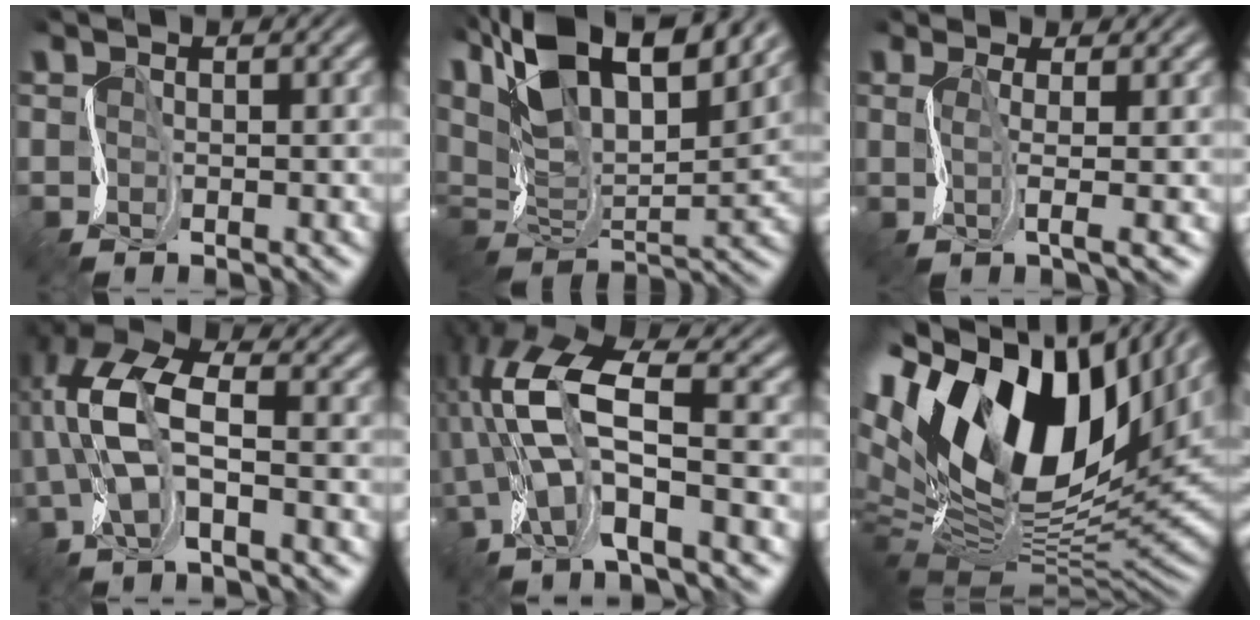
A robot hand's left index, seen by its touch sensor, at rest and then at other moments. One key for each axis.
{"total": 14.0, "fx": 9.3, "fy": 5.4, "fz": 8.9, "tx": -0.177, "ty": 0.024, "tz": 0.161}
{"total": 2.3, "fx": 0.6, "fy": 0.1, "fz": 2.2, "tx": -0.041, "ty": 0.000, "tz": 0.012}
{"total": 8.7, "fx": 0.7, "fy": 3.7, "fz": 7.9, "tx": -0.191, "ty": 0.016, "tz": 0.008}
{"total": 9.8, "fx": -0.8, "fy": 3.2, "fz": 9.2, "tx": -0.188, "ty": 0.010, "tz": -0.023}
{"total": 19.1, "fx": 6.0, "fy": 11.1, "fz": 14.3, "tx": -0.266, "ty": -0.023, "tz": 0.125}